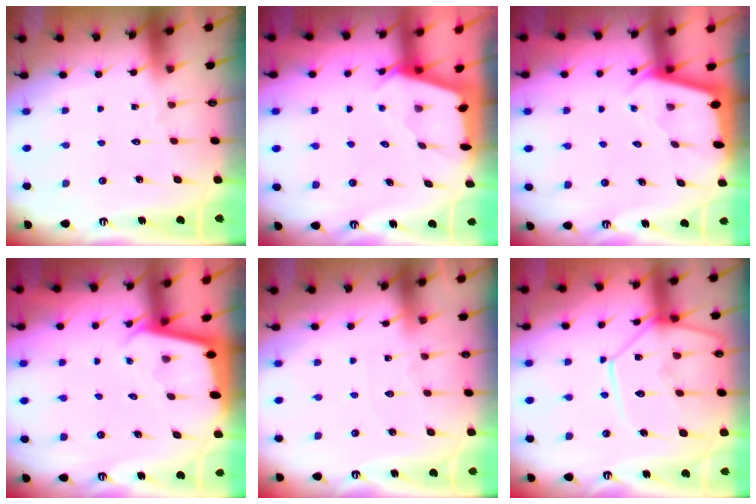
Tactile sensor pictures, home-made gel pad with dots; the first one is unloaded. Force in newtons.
{"total": 2.4, "press": 2.4, "slide": 0.3}
{"total": 2.2, "press": 2.2, "slide": 0.2}
{"total": 1.8, "press": 1.8, "slide": 0.0}
{"total": 3.6, "press": 3.6, "slide": 0.5}
{"total": 14.9, "press": 14.8, "slide": 1.6}